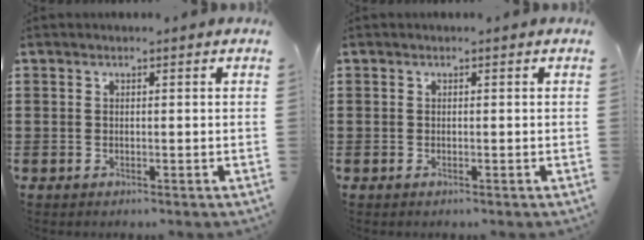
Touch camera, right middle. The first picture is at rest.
{"total": 0.0}